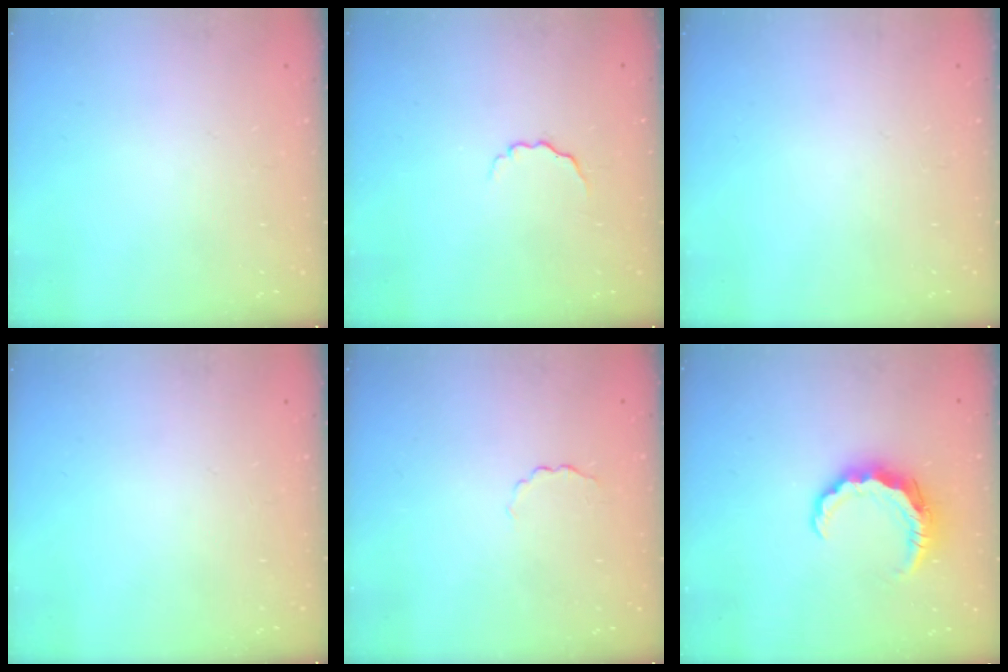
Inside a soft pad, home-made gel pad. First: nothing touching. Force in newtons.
{"total": 3.1, "press": 3.0, "slide": 0.7}
{"total": 0.0}
{"total": 0.0}
{"total": 2.0, "press": 1.9, "slide": 0.5}
{"total": 8.3, "press": 8.3, "slide": 1.0}